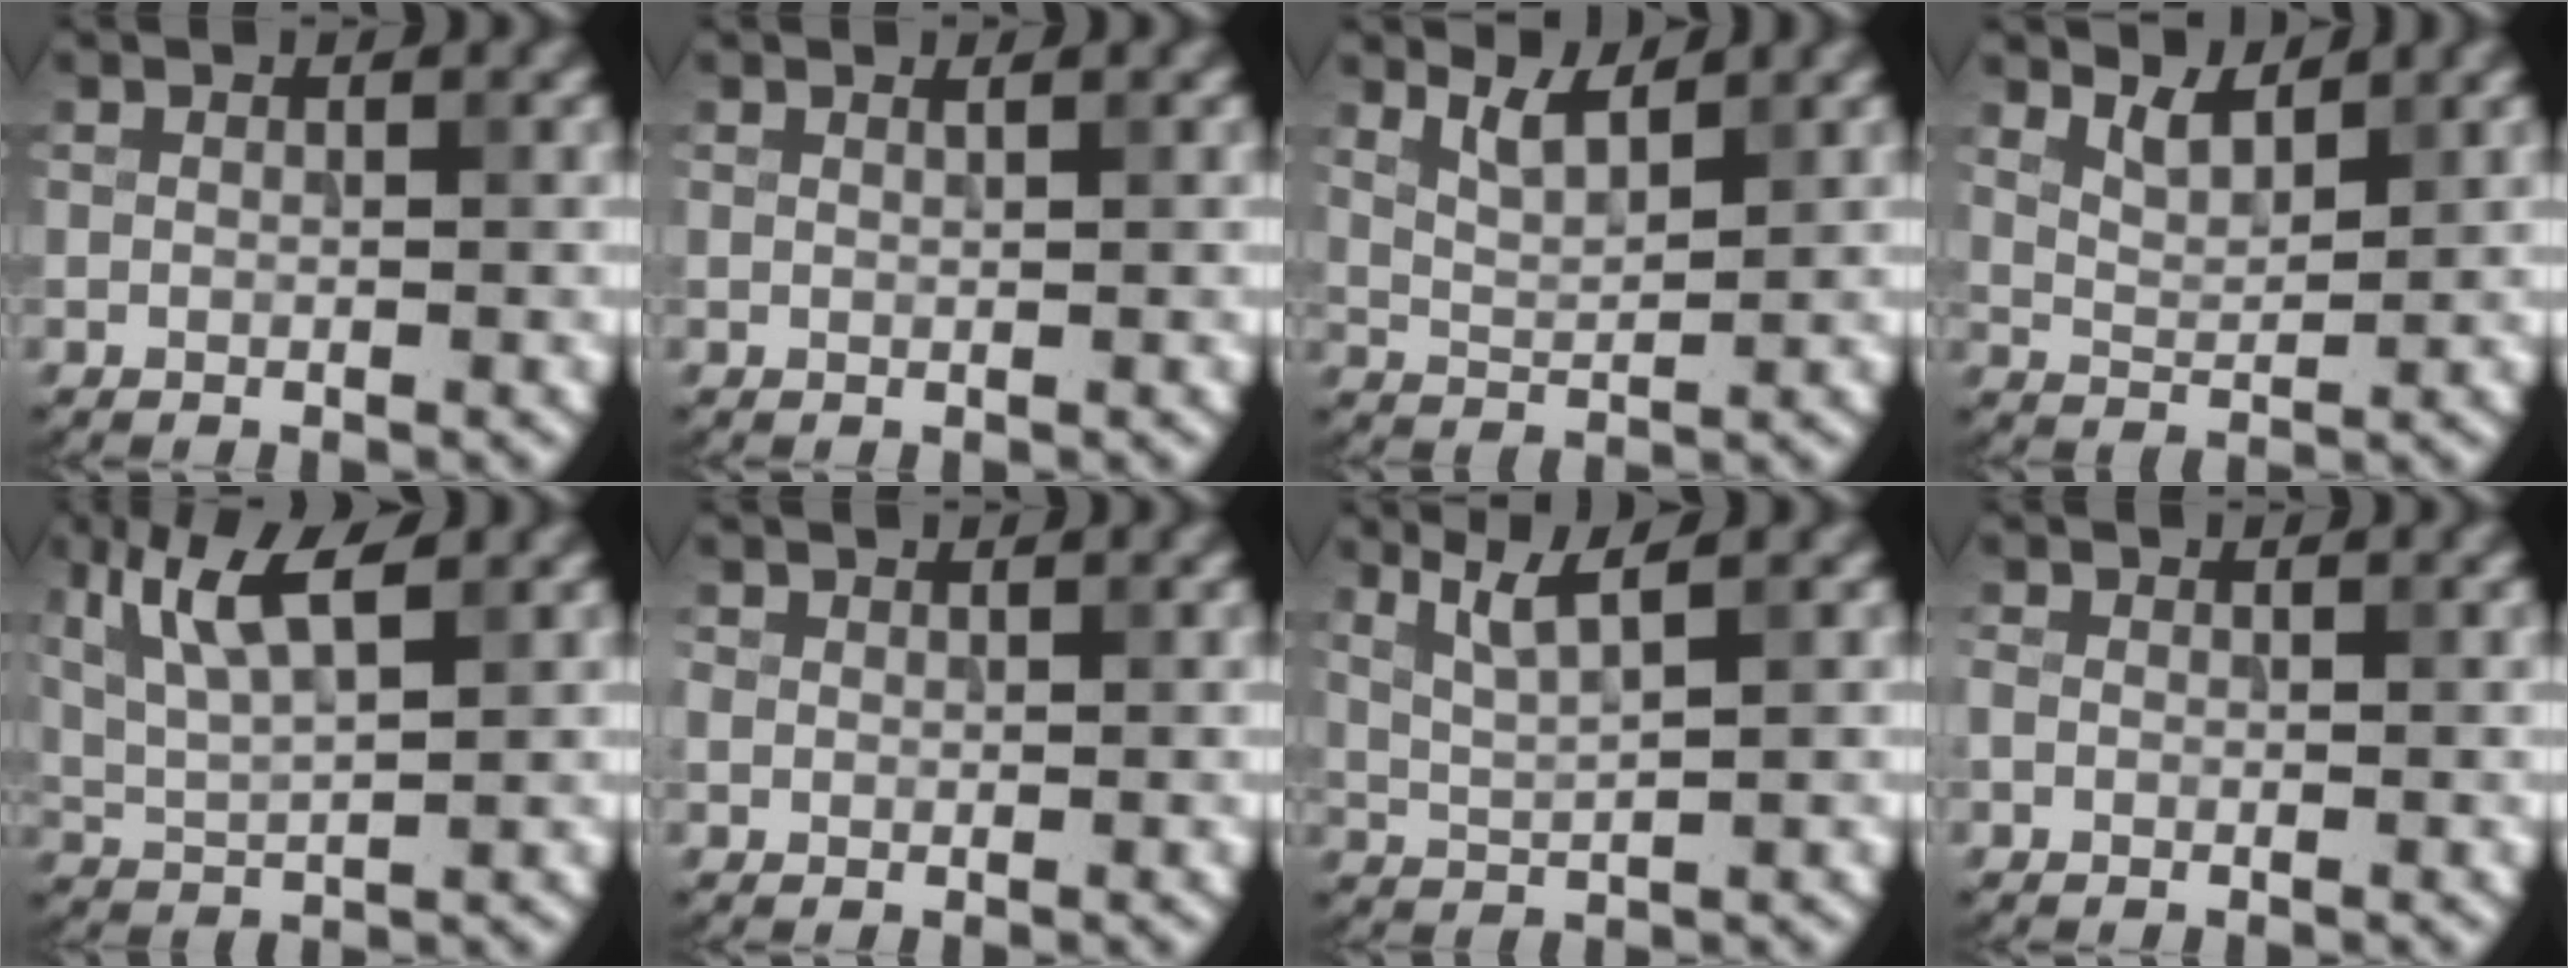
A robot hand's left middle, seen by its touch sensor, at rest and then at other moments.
{"total": 0.8, "force": [0.5, 0.3, 0.5], "torque": [-0.002, -0.001, 0.004]}
{"total": 2.9, "force": [2.3, 0.7, 1.6], "torque": [-0.033, -0.003, 0.048]}
{"total": 2.6, "force": [2.2, 0.7, 1.2], "torque": [-0.028, -0.004, 0.044]}
{"total": 5.9, "force": [2.8, 1.7, 4.9], "torque": [-0.103, 0.005, 0.058]}
{"total": 0.8, "force": [0.3, 0.8, 0.2], "torque": [-0.002, 0.002, 0.004]}
{"total": 3.3, "force": [1.8, 0.5, 2.7], "torque": [-0.053, 0.002, 0.043]}
{"total": 0.8, "force": [-0.3, 0.6, 0.3], "torque": [-0.006, -0.001, -0.008]}